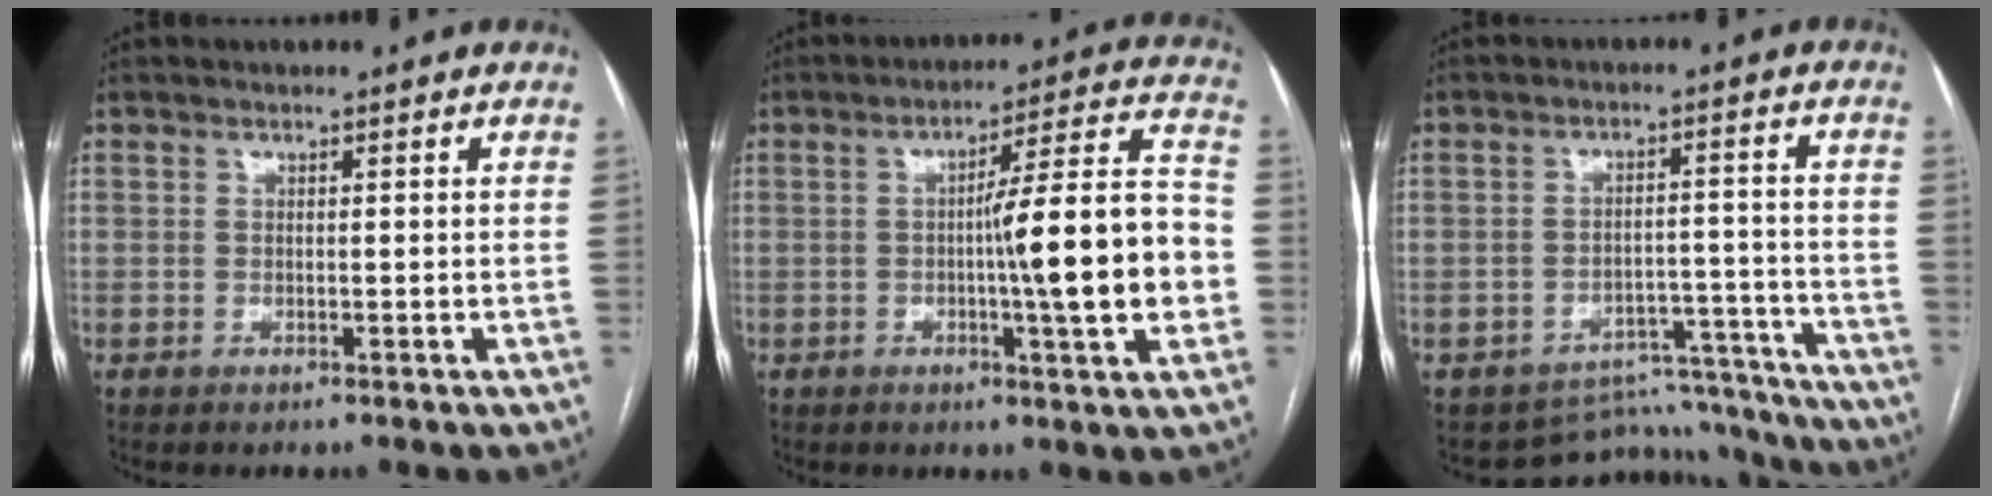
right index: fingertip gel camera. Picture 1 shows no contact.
{"total": 15.1, "force": [-2.2, 0.5, 14.9], "torque": [-0.213, 0.013, -0.034]}
{"total": 11.0, "force": [-10.3, 3.6, -0.6], "torque": [0.028, 0.052, -0.137]}